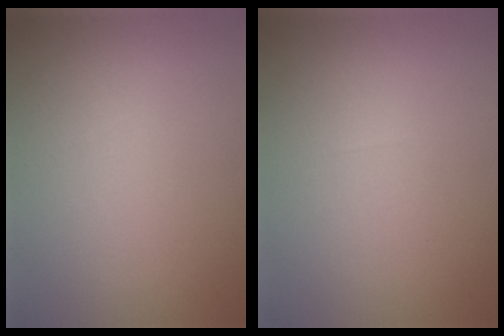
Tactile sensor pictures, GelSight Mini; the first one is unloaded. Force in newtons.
{"total": 0.0}